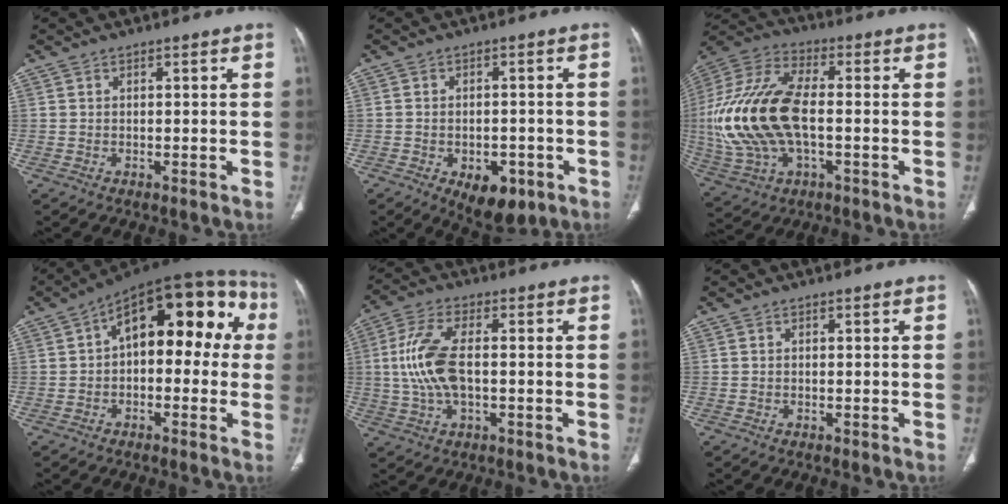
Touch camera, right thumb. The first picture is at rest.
{"total": 8.6, "force": [-3.9, 4.9, 5.9], "torque": [-0.065, 0.011, -0.041]}
{"total": 22.8, "force": [-1.2, 12.1, 19.4], "torque": [-0.437, 0.015, -0.016]}
{"total": 18.9, "force": [2.8, 10.1, 15.8], "torque": [-0.167, 0.050, 0.024]}
{"total": 10.9, "force": [0.0, 5.1, 9.6], "torque": [-0.217, 0.012, 0.002]}
{"total": 0.0}